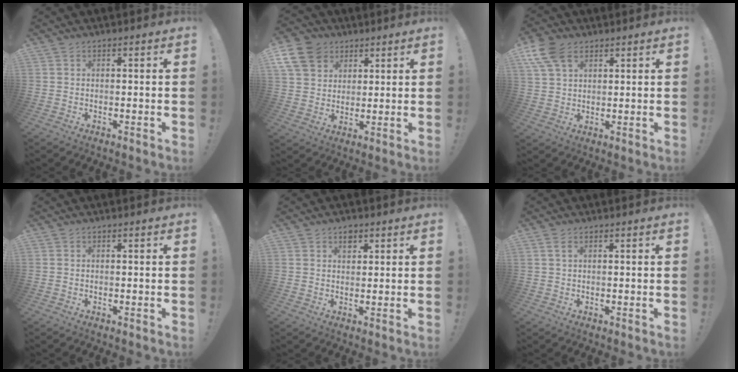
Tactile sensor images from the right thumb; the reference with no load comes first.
{"total": 12.0, "force": [5.7, 9.3, 4.9], "torque": [-0.085, -0.034, 0.116]}
{"total": 9.6, "force": [4.7, 5.9, 5.9], "torque": [-0.112, -0.007, 0.094]}
{"total": 0.0}
{"total": 2.9, "force": [1.8, 2.1, 1.1], "torque": [0.004, -0.012, 0.027]}
{"total": 2.0, "force": [0.7, 0.6, 1.7], "torque": [-0.031, 0.001, 0.012]}